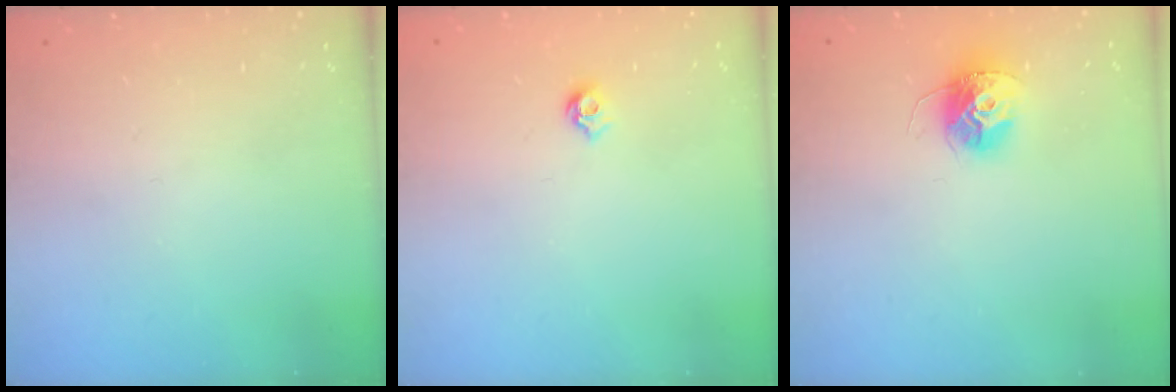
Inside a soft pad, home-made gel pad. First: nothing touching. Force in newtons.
{"total": 5.0, "press": 4.9, "slide": 0.8}
{"total": 11.8, "press": 11.8, "slide": 0.9}